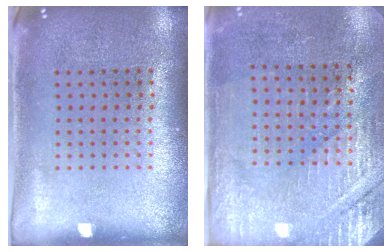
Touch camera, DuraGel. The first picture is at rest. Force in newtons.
{"total": 2.9, "press": 2.8, "slide": 0.7}